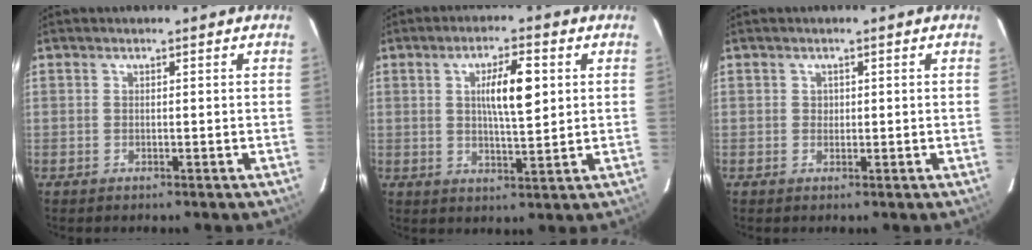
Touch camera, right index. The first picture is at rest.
{"total": 7.6, "force": [1.8, 1.5, 7.2], "torque": [-0.123, 0.007, 0.032]}
{"total": 0.8, "force": [0.2, 0.7, 0.3], "torque": [-0.002, 0.001, 0.002]}